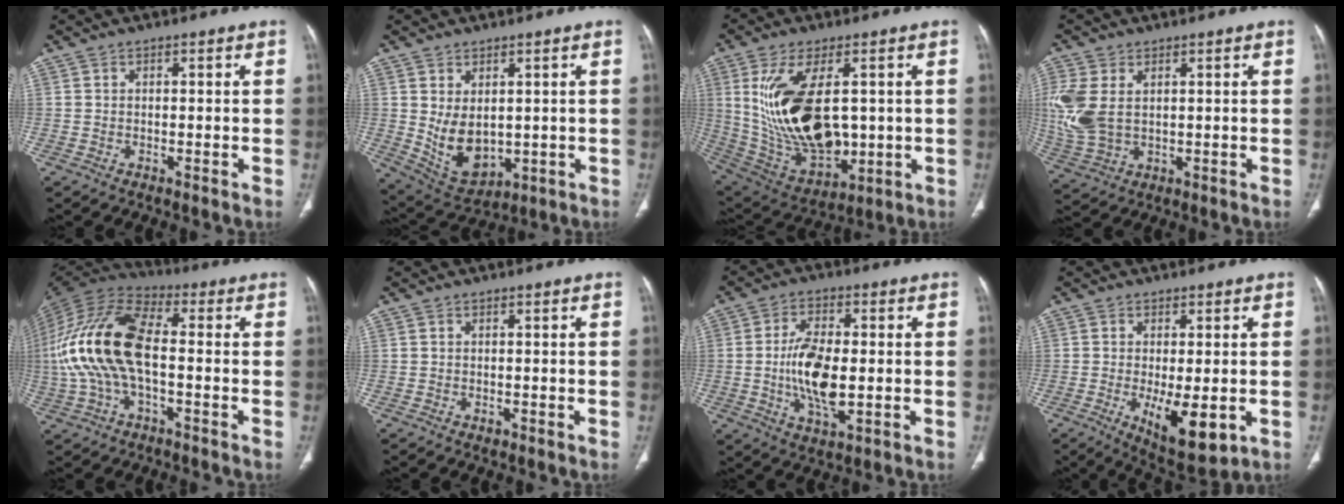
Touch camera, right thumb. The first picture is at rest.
{"total": 9.2, "force": [0.5, 6.1, 6.9], "torque": [-0.102, -0.012, 0.040]}
{"total": 21.0, "force": [2.1, 11.2, 17.7], "torque": [-0.328, -0.019, 0.065]}
{"total": 10.9, "force": [2.0, 7.1, 8.0], "torque": [-0.199, 0.000, 0.054]}
{"total": 18.2, "force": [-1.2, 8.7, 15.9], "torque": [-0.345, 0.035, -0.025]}
{"total": 0.7, "force": [-0.3, 0.5, 0.3], "torque": [-0.005, 0.001, -0.004]}
{"total": 11.3, "force": [-0.9, 5.3, 9.9], "torque": [-0.186, -0.002, -0.014]}
{"total": 10.2, "force": [-2.6, 4.0, 9.1], "torque": [-0.135, -0.022, -0.029]}